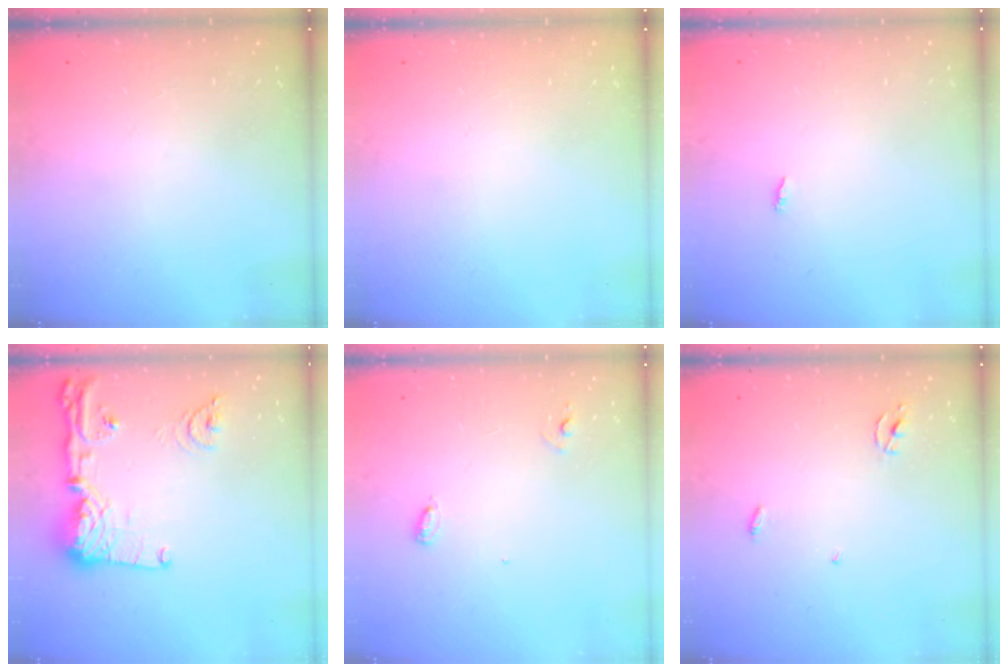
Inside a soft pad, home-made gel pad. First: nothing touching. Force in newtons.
{"total": 0.0}
{"total": 1.8, "press": 1.8, "slide": 0.2}
{"total": 16.7, "press": 16.6, "slide": 1.9}
{"total": 5.0, "press": 5.0, "slide": 0.4}
{"total": 2.5, "press": 2.5, "slide": 0.1}